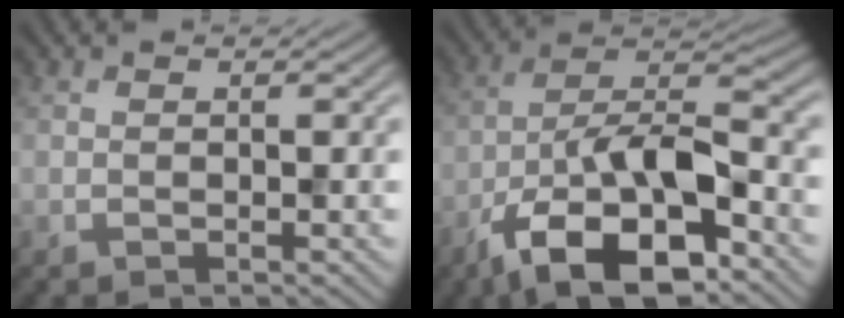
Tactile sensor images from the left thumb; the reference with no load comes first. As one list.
[{"total": 14.0, "force": [-7.8, 5.5, 10.2], "torque": [-0.180, 0.001, -0.155]}]